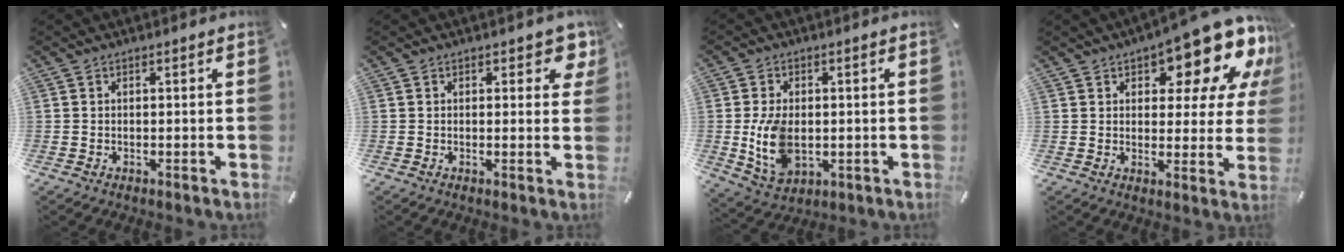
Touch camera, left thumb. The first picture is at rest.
{"total": 4.1, "force": [2.2, 2.3, 2.7], "torque": [-0.020, -0.006, 0.030]}
{"total": 10.4, "force": [-0.6, 7.2, 7.5], "torque": [-0.156, -0.004, -0.010]}
{"total": 15.8, "force": [10.4, 6.5, 10.0], "torque": [-0.124, -0.085, 0.168]}